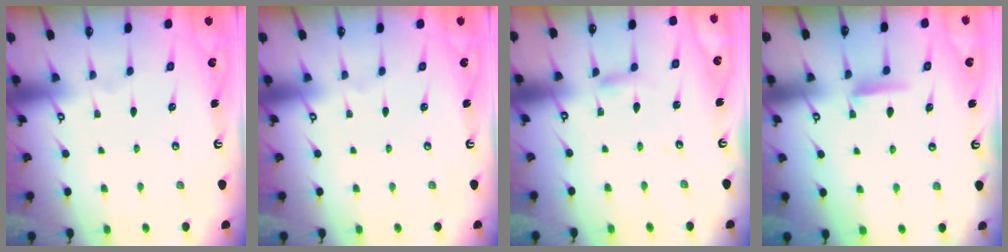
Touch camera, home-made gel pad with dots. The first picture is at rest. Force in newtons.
{"total": 0.0}
{"total": 3.7, "press": 3.7, "slide": 0.3}
{"total": 5.0, "press": 5.0, "slide": 0.7}